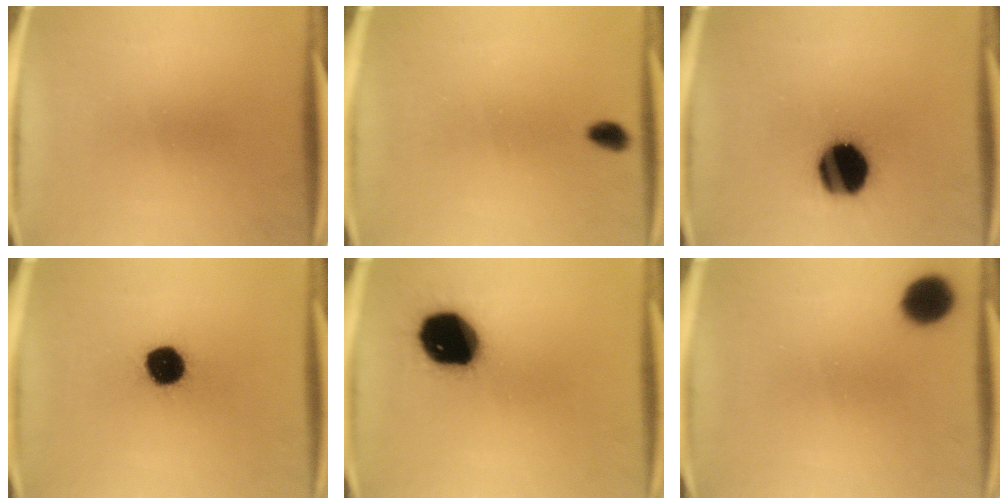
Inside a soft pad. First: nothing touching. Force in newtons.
{"total": 2.1}
{"total": 17.1}
{"total": 11.4}
{"total": 19.1}
{"total": 9.5}